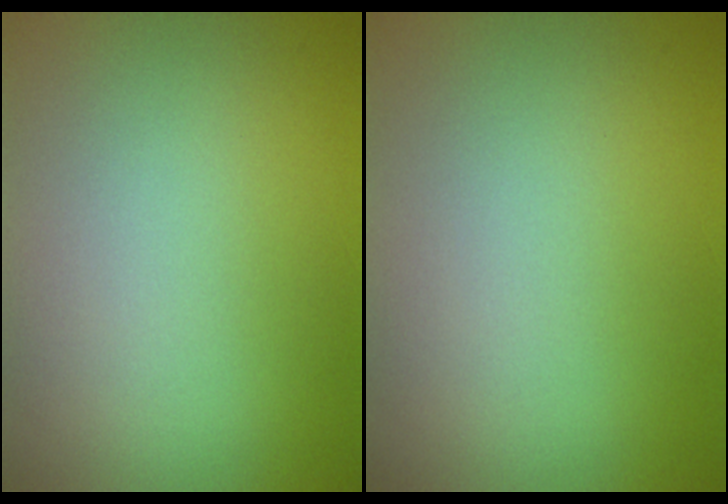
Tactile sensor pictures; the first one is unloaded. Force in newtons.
{"total": 0.0}